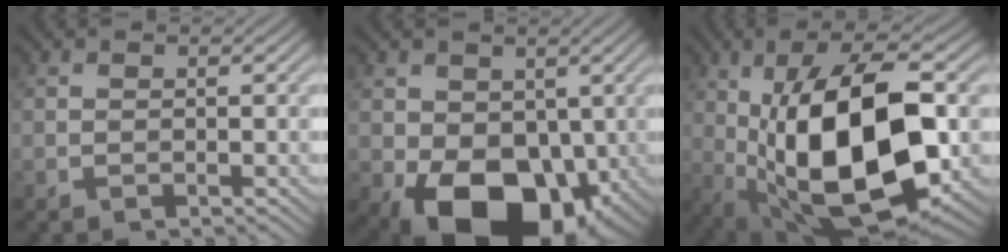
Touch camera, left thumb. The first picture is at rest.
{"total": 12.8, "force": [-2.9, 8.8, 8.8], "torque": [-0.147, -0.030, -0.044]}
{"total": 18.1, "force": [-0.7, 8.4, 16.0], "torque": [-0.277, 0.004, -0.013]}